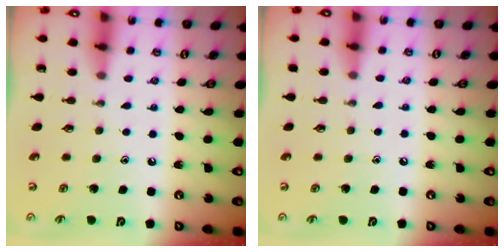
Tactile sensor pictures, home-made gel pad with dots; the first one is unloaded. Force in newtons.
{"total": 0.9, "press": 0.9, "slide": 0.2}